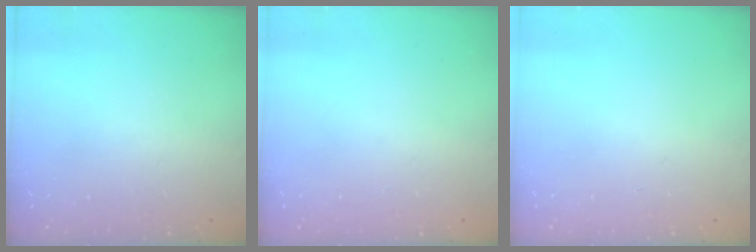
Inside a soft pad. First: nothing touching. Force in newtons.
{"total": 0.0}
{"total": 0.0}